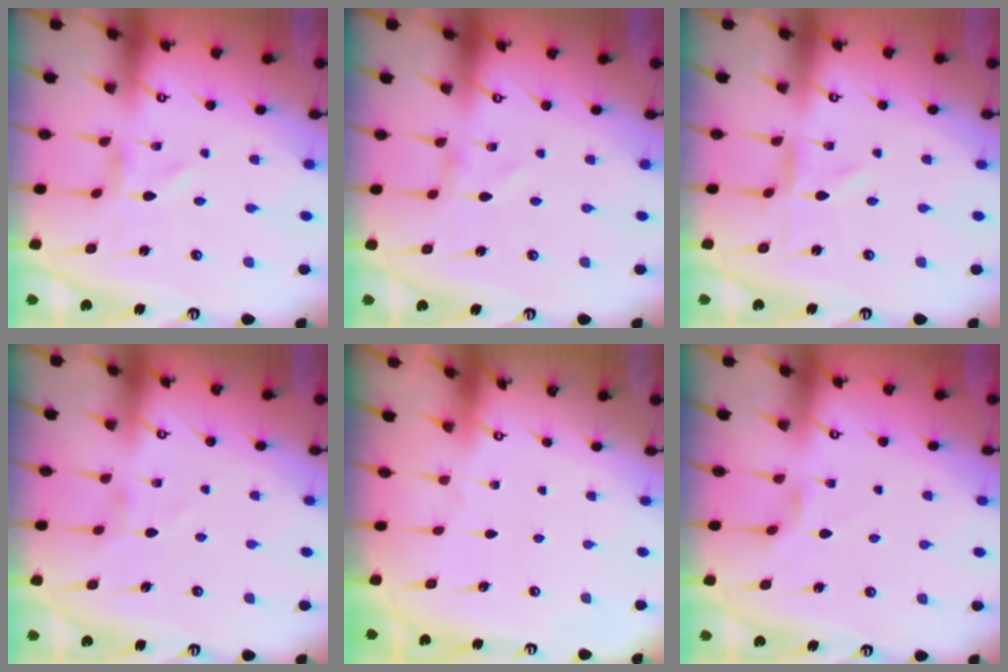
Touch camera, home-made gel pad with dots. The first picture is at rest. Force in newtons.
{"total": 0.0}
{"total": 0.7, "press": 0.7, "slide": 0.1}
{"total": 2.5, "press": 2.5, "slide": 0.4}
{"total": 0.0}
{"total": 2.9, "press": 2.8, "slide": 0.5}